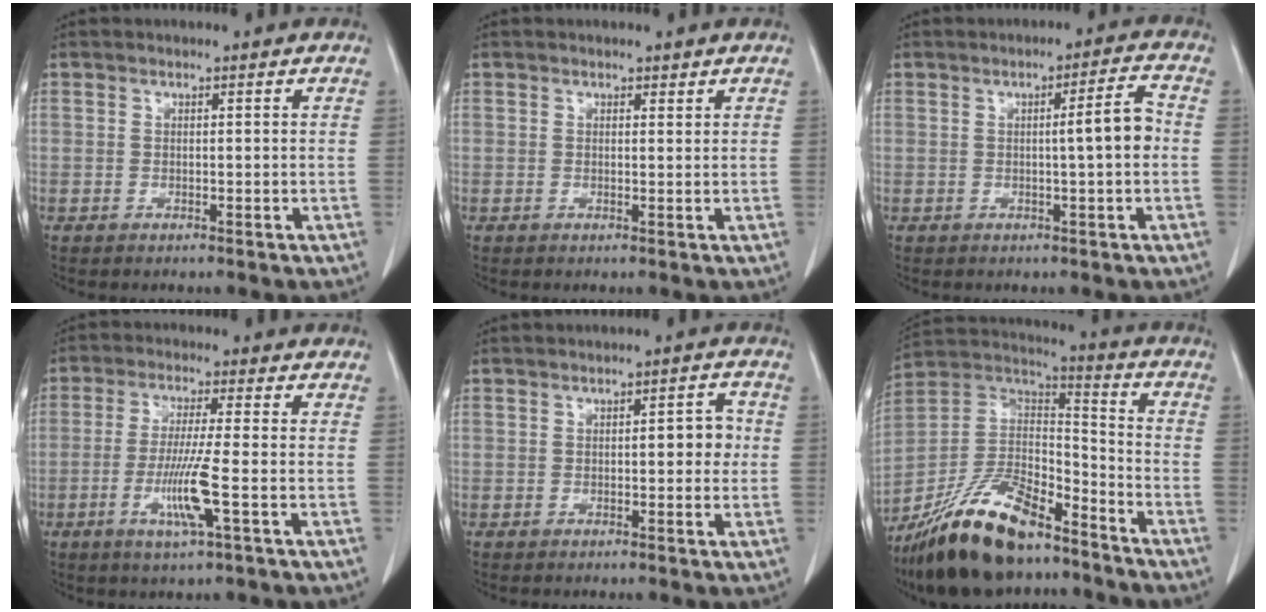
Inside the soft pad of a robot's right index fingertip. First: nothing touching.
{"total": 0.8, "force": [0.7, 0.4, 0.1], "torque": [0.004, -0.004, 0.008]}
{"total": 5.0, "force": [0.1, 0.2, 5.0], "torque": [-0.069, 0.011, -0.001]}
{"total": 7.7, "force": [-2.4, -0.5, 7.3], "torque": [-0.141, -0.015, -0.048]}
{"total": 3.8, "force": [0.3, 1.6, 3.5], "torque": [-0.040, 0.015, 0.003]}
{"total": 20.8, "force": [-15.4, 7.1, 12.1], "torque": [-0.248, 0.001, -0.284]}